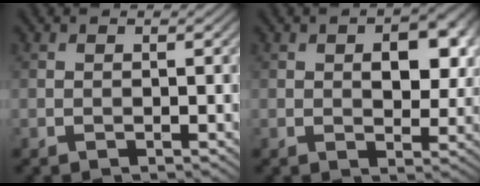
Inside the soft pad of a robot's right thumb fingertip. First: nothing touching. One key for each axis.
{"total": 6.4, "fx": 1.2, "fy": 3.7, "fz": 5.1, "tx": -0.068, "ty": 0.000, "tz": 0.020}